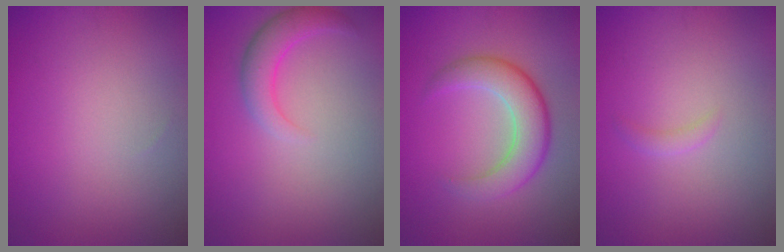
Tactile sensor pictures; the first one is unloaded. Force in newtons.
{"total": 2.8, "press": 2.8, "slide": 0.3}
{"total": 5.1, "press": 5.1, "slide": 0.2}
{"total": 0.8, "press": 0.8, "slide": 0.1}